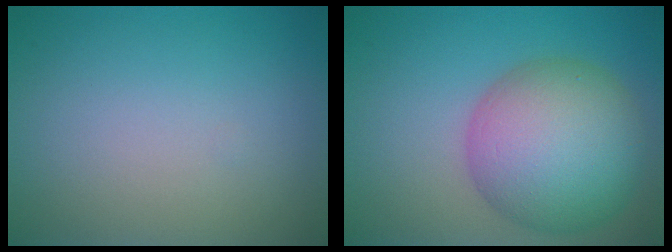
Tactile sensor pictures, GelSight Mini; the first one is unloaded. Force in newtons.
{"total": 10.2, "press": 10.2, "slide": 0.1}